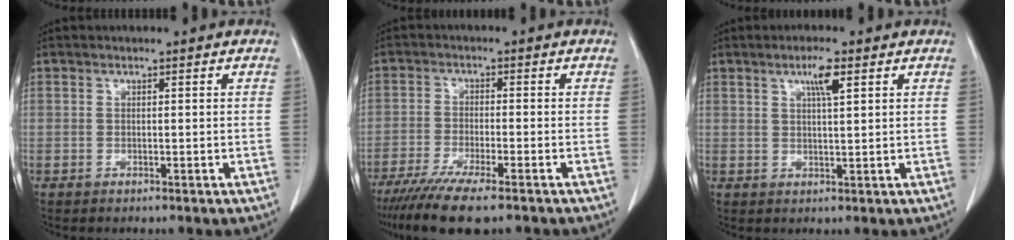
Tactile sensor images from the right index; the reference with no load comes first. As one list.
[{"total": 9.9, "force": [-7.5, 0.8, 6.4], "torque": [-0.101, -0.023, -0.120]}, {"total": 3.7, "force": [1.8, 0.2, 3.2], "torque": [-0.056, -0.001, 0.032]}]